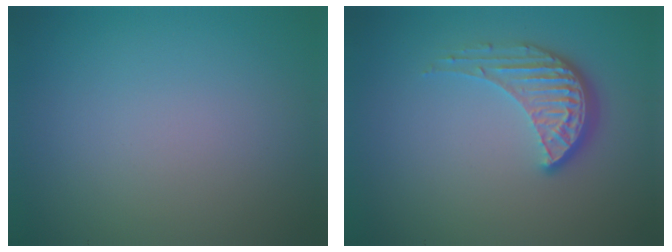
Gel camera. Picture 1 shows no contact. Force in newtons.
{"total": 4.0, "press": 3.0, "slide": 2.7}